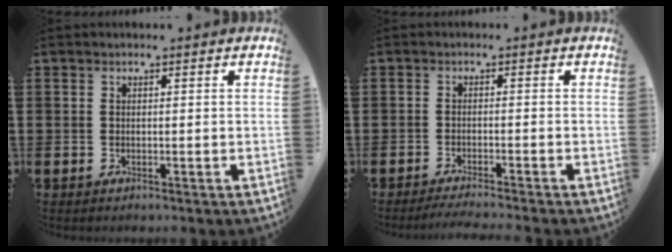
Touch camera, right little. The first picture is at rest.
{"total": 1.4, "force": [-1.3, -0.2, 0.6], "torque": [-0.008, 0.001, -0.025]}